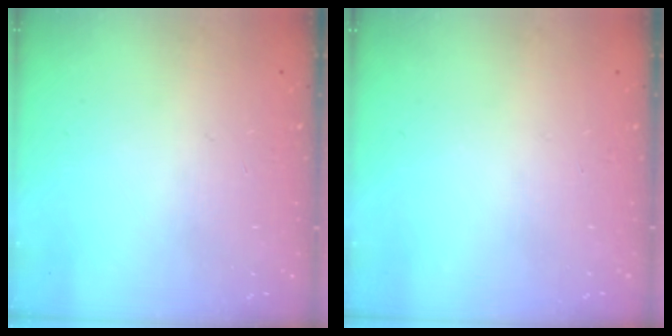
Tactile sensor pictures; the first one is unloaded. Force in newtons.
{"total": 0.0}